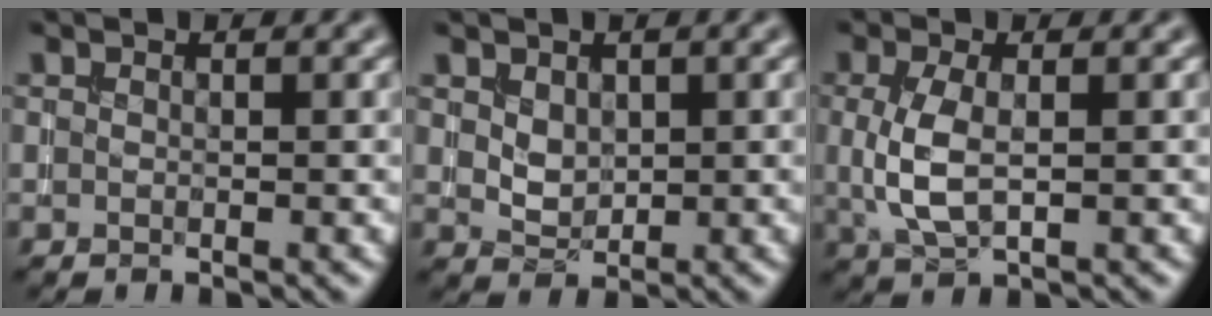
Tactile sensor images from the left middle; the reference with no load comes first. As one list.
[{"total": 1.7, "force": [0.6, 1.3, 1.0], "torque": [-0.019, -0.005, 0.017]}, {"total": 3.8, "force": [0.2, 1.7, 3.4], "torque": [-0.083, 0.000, 0.003]}]